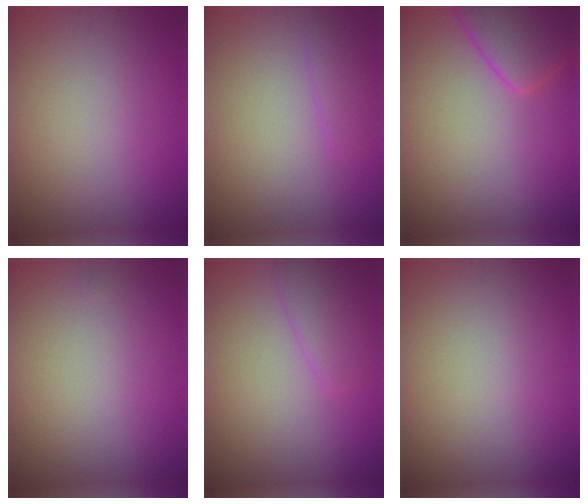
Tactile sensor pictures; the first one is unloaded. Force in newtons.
{"total": 1.7, "press": 1.7, "slide": 0.1}
{"total": 4.6, "press": 4.6, "slide": 0.3}
{"total": 0.0}
{"total": 2.4, "press": 2.4, "slide": 0.2}
{"total": 0.0}